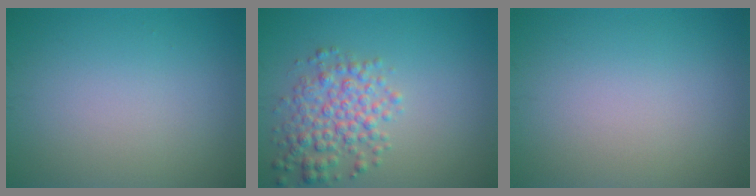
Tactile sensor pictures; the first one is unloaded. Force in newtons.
{"total": 4.1, "press": 4.1, "slide": 0.1}
{"total": 0.0}